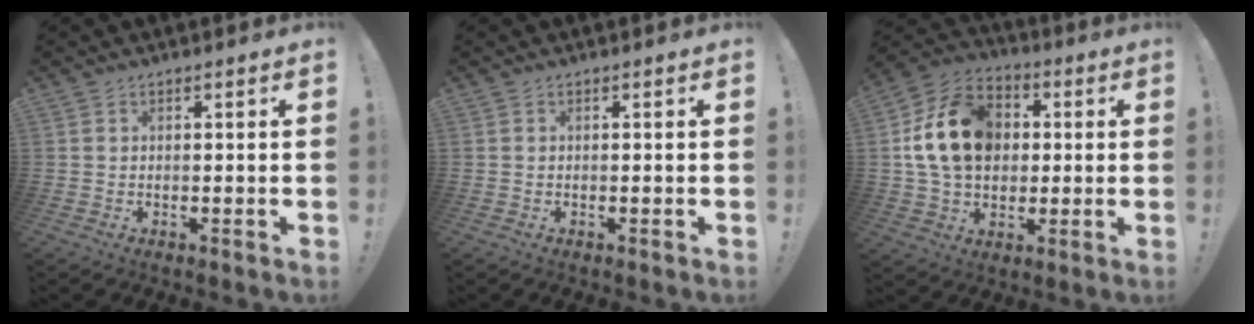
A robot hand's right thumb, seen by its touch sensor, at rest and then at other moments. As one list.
[{"total": 0.0}, {"total": 18.7, "force": [2.9, 14.3, 11.6], "torque": [-0.196, 0.011, 0.063]}]